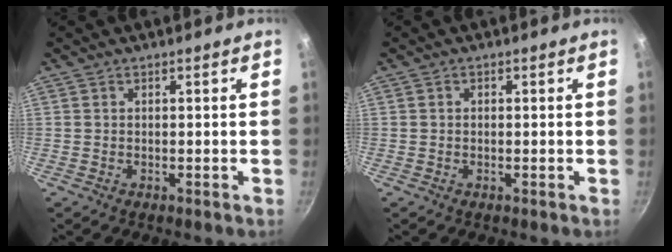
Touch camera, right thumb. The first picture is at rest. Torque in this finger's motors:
{"motor_torque": [-0.65, -0.16, -0.24, 0.01, 0.02]}